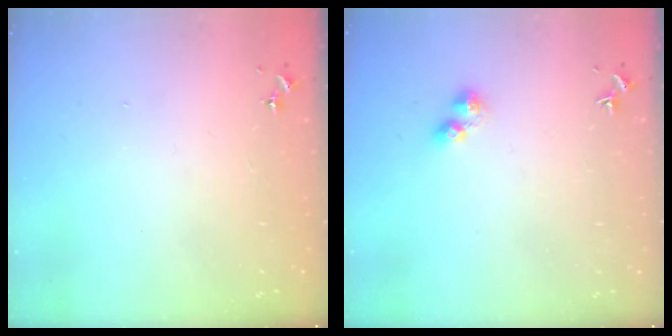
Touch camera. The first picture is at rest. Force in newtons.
{"total": 4.5, "press": 4.4, "slide": 0.5}